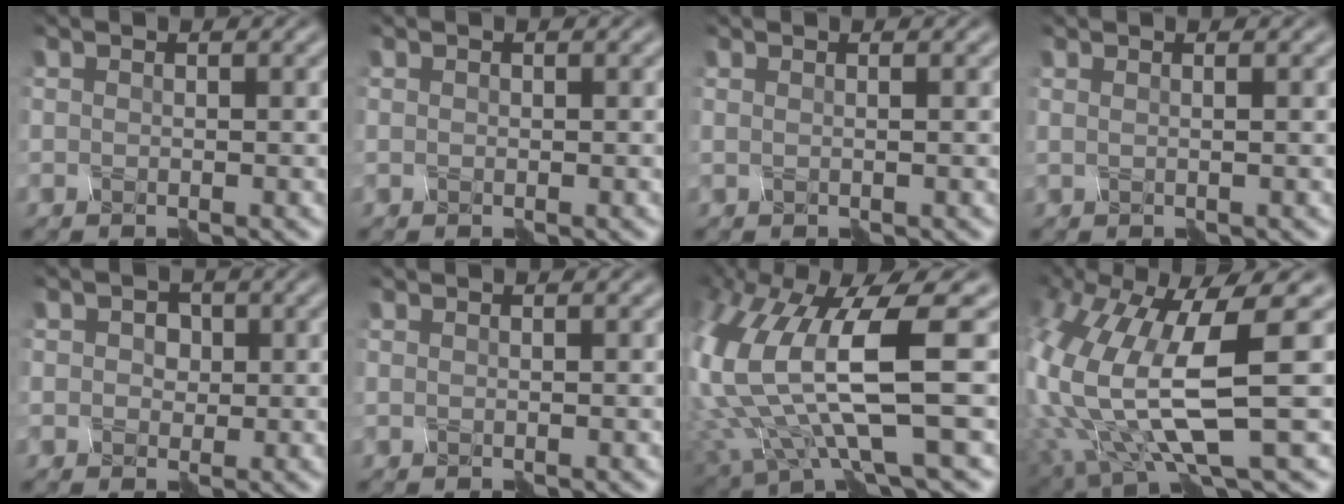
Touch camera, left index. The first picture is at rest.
{"total": 0.0}
{"total": 1.2, "force": [0.5, 0.6, 0.9], "torque": [0.001, 0.007, -0.014]}
{"total": 1.8, "force": [0.8, 0.9, 1.3], "torque": [0.000, 0.012, -0.020]}
{"total": 1.8, "force": [-0.2, 1.6, 0.8], "torque": [-0.018, 0.002, -0.012]}
{"total": 0.0}
{"total": 11.2, "force": [0.6, 3.4, 10.6], "torque": [-0.232, -0.013, 0.023]}
{"total": 11.1, "force": [0.3, 4.1, 10.3], "torque": [-0.233, -0.025, 0.023]}